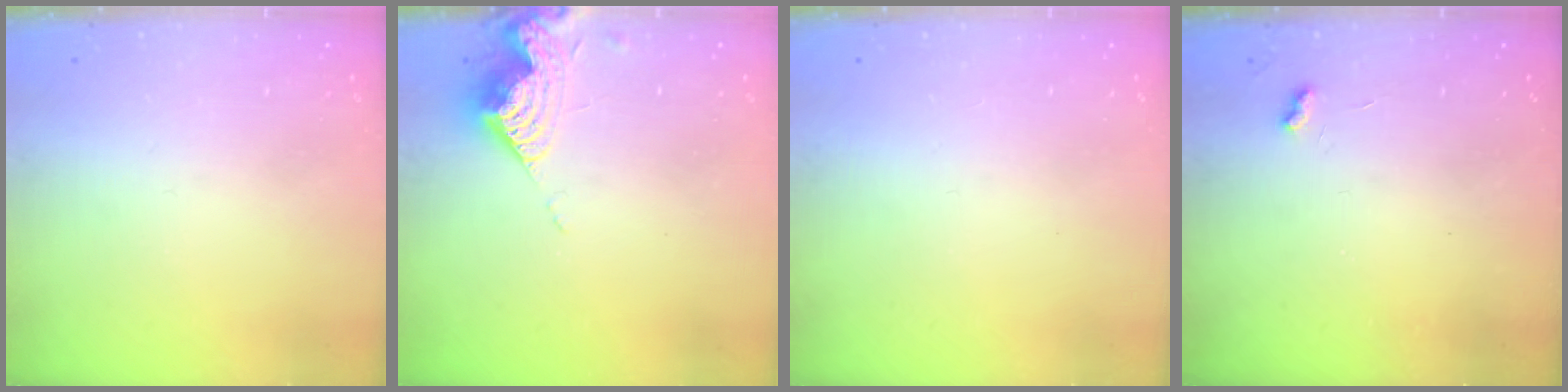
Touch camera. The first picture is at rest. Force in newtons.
{"total": 9.8, "press": 9.8, "slide": 0.8}
{"total": 0.0}
{"total": 3.5, "press": 3.5, "slide": 0.5}